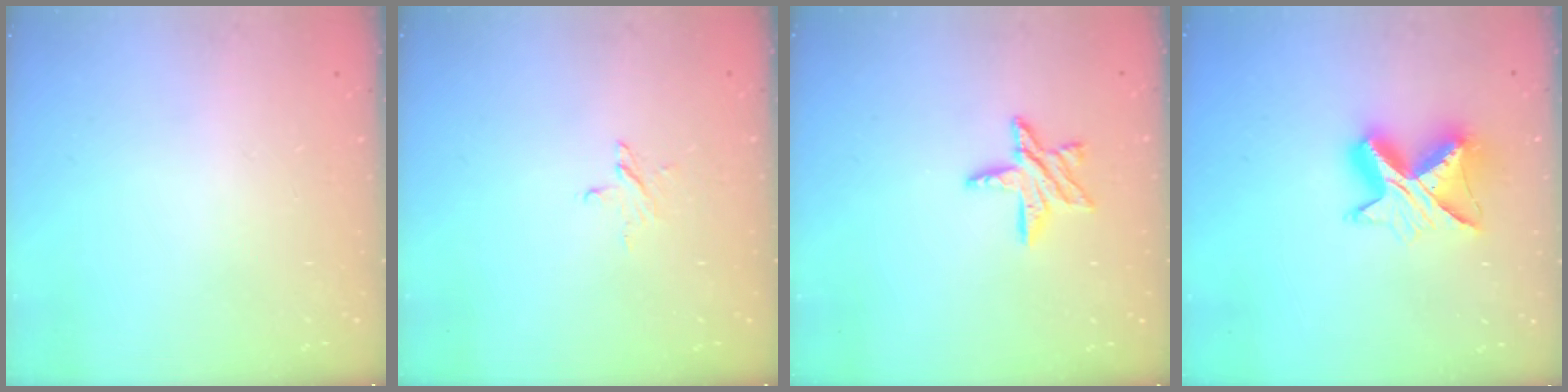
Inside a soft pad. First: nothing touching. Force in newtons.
{"total": 3.9, "press": 3.8, "slide": 0.3}
{"total": 9.3, "press": 9.2, "slide": 0.8}
{"total": 11.5, "press": 11.5, "slide": 1.0}